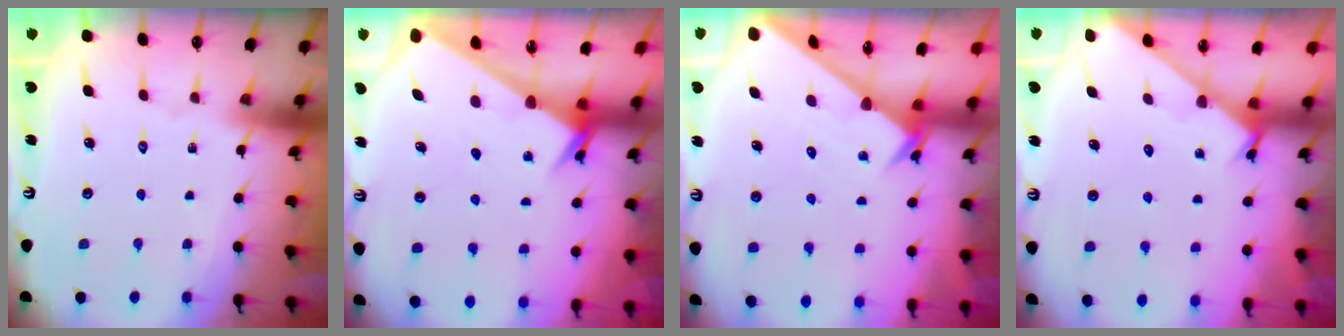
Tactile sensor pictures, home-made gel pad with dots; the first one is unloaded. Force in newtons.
{"total": 2.1, "press": 2.1, "slide": 0.3}
{"total": 2.3, "press": 2.3, "slide": 0.2}
{"total": 1.7, "press": 1.7, "slide": 0.1}